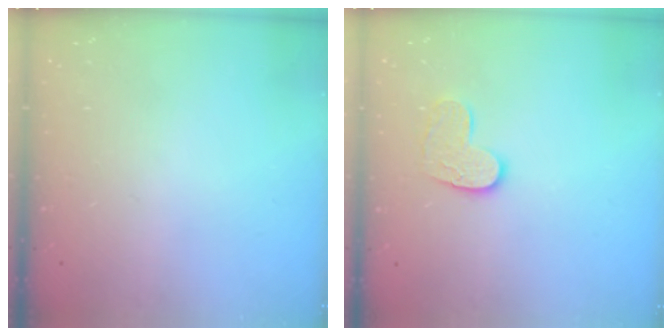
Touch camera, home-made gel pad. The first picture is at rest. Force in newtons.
{"total": 9.5, "press": 9.5, "slide": 0.6}